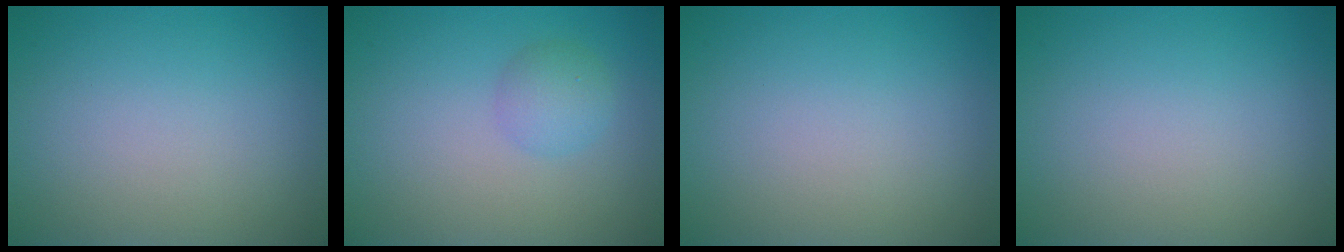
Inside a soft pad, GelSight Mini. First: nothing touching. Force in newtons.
{"total": 2.0, "press": 2.0, "slide": 0.1}
{"total": 0.0}
{"total": 0.0}